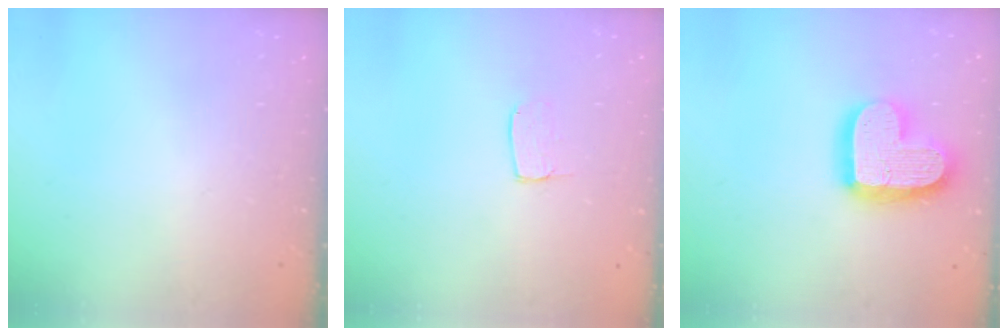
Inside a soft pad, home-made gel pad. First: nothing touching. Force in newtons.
{"total": 4.9, "press": 4.8, "slide": 0.4}
{"total": 17.7, "press": 17.7, "slide": 1.5}